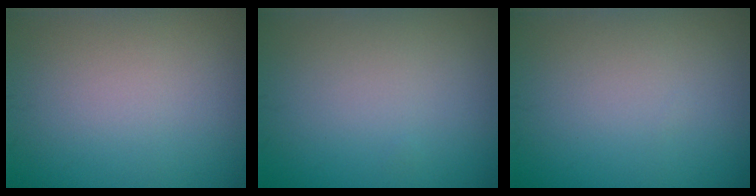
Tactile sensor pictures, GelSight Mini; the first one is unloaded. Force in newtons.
{"total": 0.0}
{"total": 0.0}